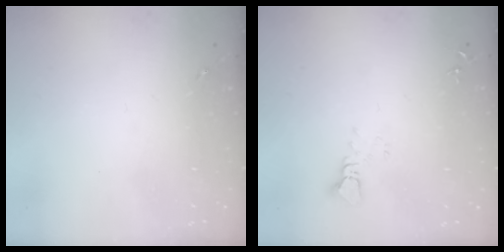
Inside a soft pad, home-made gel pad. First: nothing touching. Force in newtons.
{"total": 2.5, "press": 2.5, "slide": 0.1}